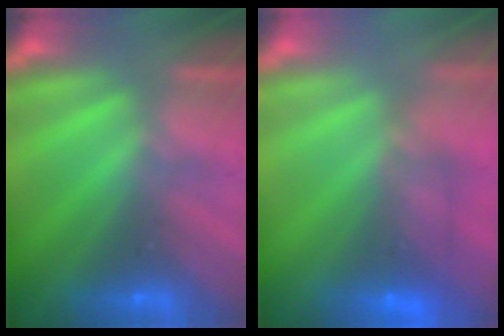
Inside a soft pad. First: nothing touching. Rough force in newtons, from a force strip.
{"total": 5.7}